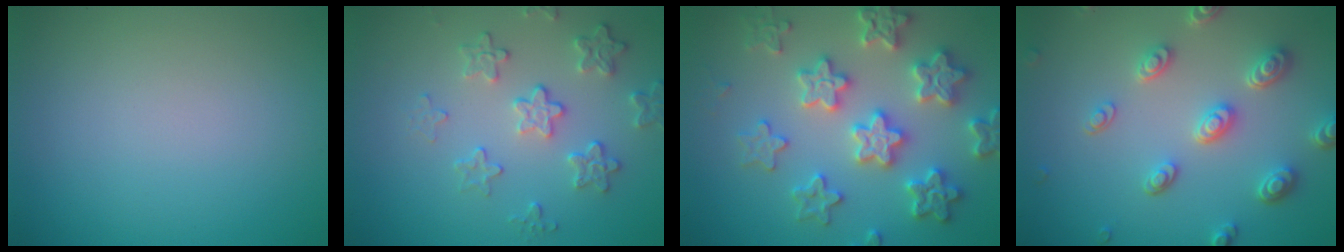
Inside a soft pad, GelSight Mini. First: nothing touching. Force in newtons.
{"total": 3.2, "press": 2.9, "slide": 1.3}
{"total": 6.1, "press": 5.9, "slide": 1.3}
{"total": 4.6, "press": 3.8, "slide": 2.7}